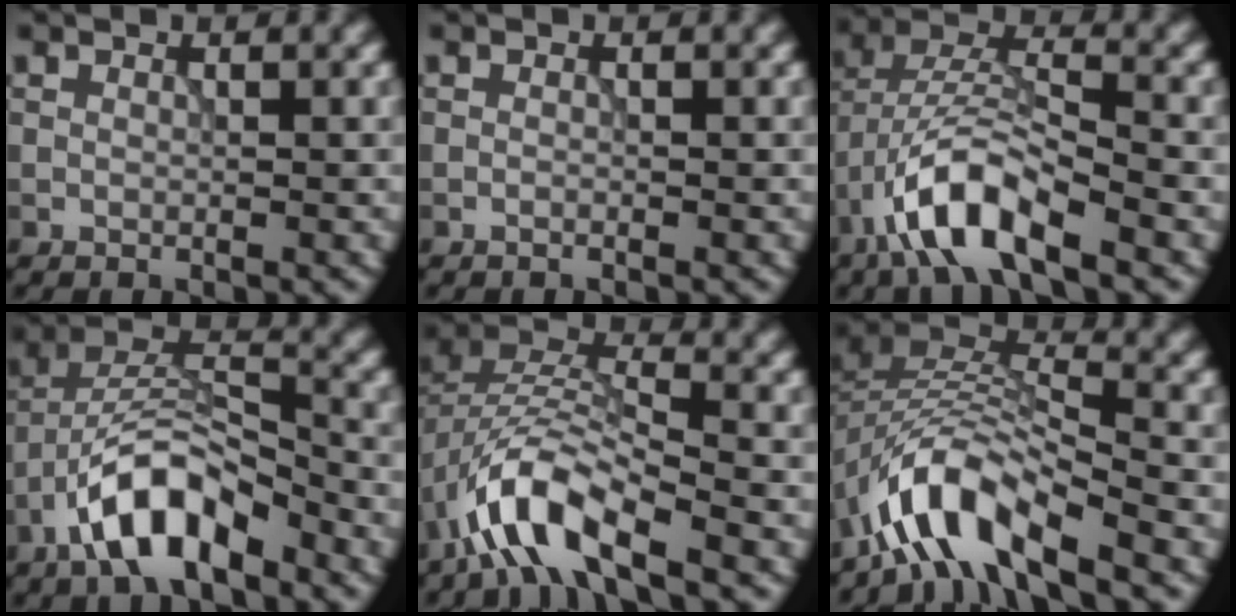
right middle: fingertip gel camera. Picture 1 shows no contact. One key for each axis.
{"total": 0.0}
{"total": 7.5, "fx": -4.1, "fy": 2.6, "fz": 5.8, "tx": -0.105, "ty": 0.012, "tz": -0.081}
{"total": 8.2, "fx": -4.7, "fy": 3.2, "fz": 5.9, "tx": -0.099, "ty": 0.016, "tz": -0.090}
{"total": 7.3, "fx": -4.1, "fy": 2.8, "fz": 5.3, "tx": -0.096, "ty": 0.007, "tz": -0.086}
{"total": 7.5, "fx": -4.9, "fy": 2.8, "fz": 5.0, "tx": -0.079, "ty": 0.005, "tz": -0.102}